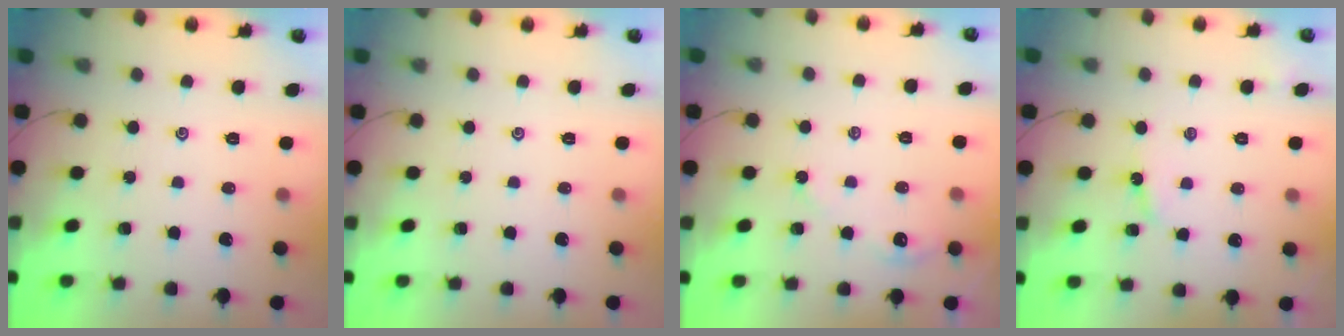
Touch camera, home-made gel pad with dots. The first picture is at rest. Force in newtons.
{"total": 0.0}
{"total": 3.6, "press": 3.6, "slide": 0.3}
{"total": 3.4, "press": 3.4, "slide": 0.0}